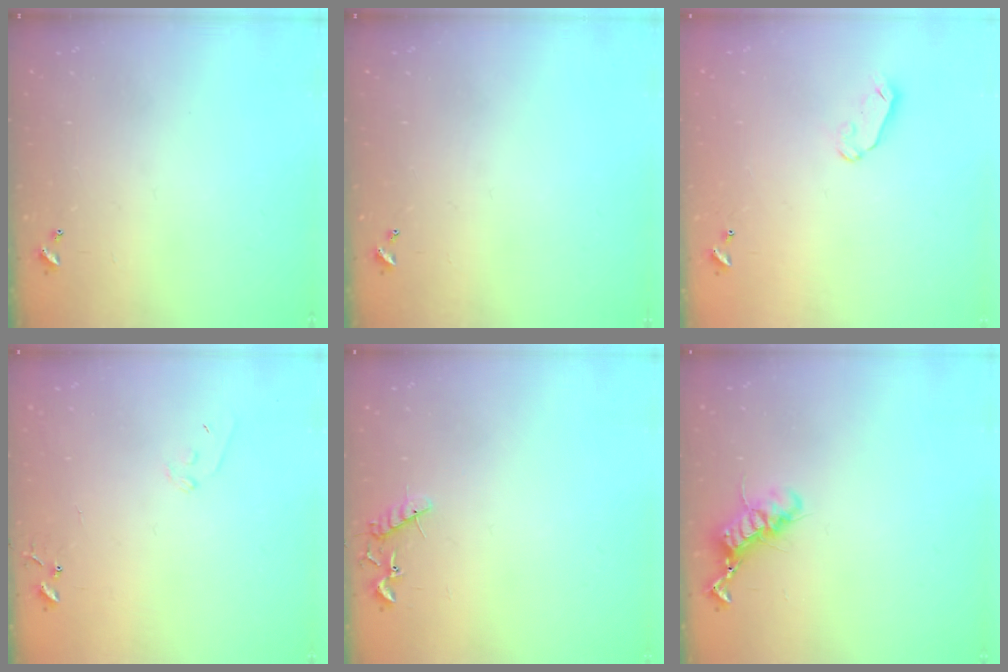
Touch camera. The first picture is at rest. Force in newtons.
{"total": 0.0}
{"total": 5.9, "press": 5.9, "slide": 0.6}
{"total": 6.8, "press": 6.7, "slide": 0.5}
{"total": 10.4, "press": 10.3, "slide": 0.9}
{"total": 11.9, "press": 11.8, "slide": 0.9}